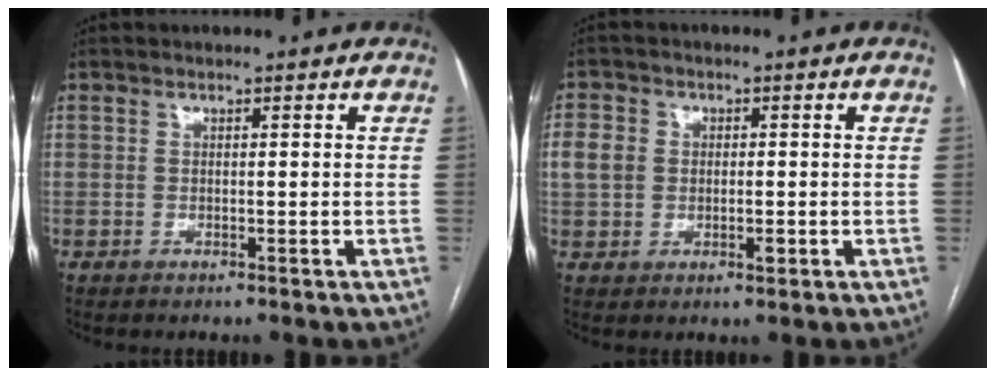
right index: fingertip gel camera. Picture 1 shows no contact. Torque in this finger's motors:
{"motor_torque": [-0.02, -0.04, 0.13, 0.06]}